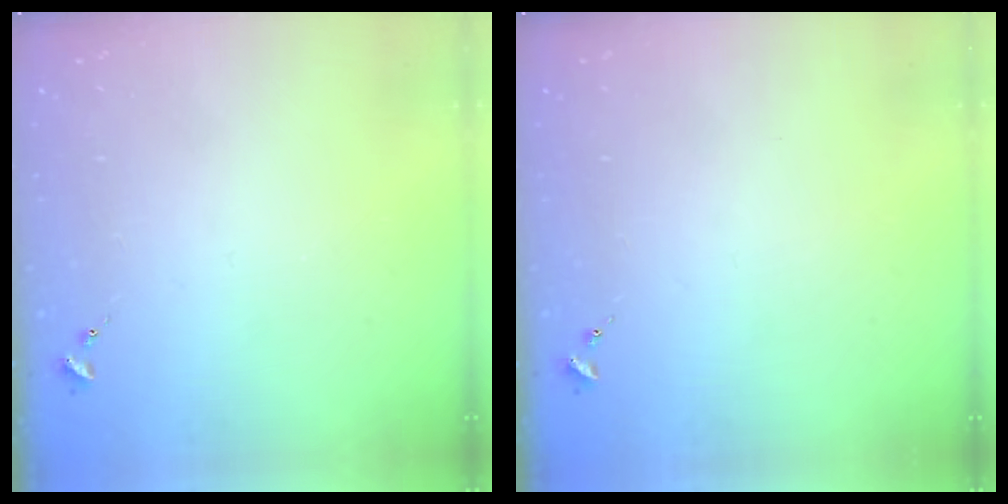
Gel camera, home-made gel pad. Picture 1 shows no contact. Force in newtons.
{"total": 0.0}